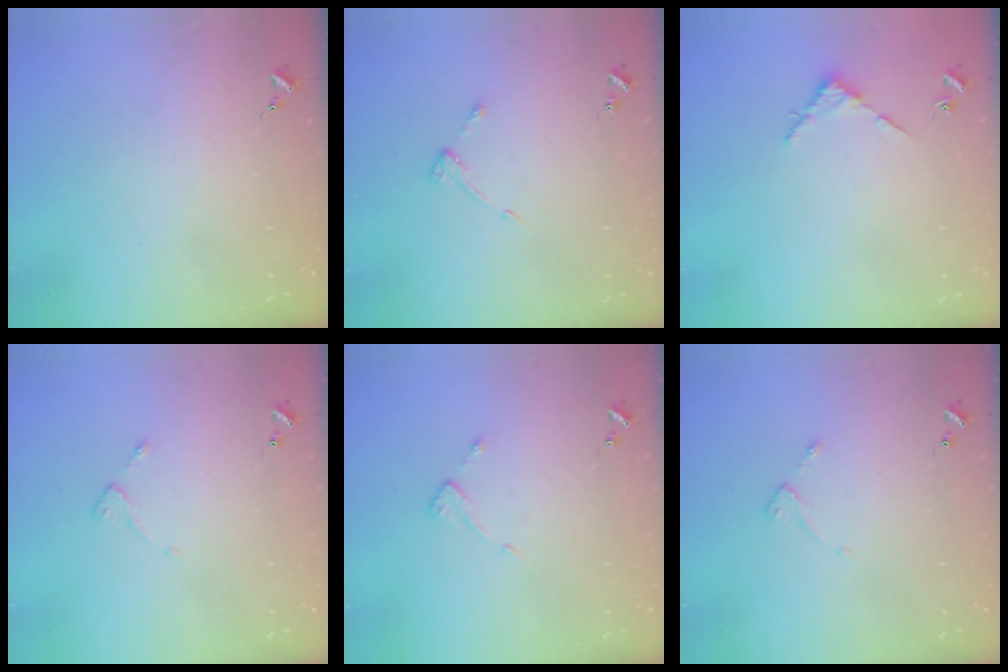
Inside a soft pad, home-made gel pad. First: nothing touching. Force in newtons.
{"total": 3.2, "press": 3.1, "slide": 0.5}
{"total": 3.1, "press": 3.1, "slide": 0.3}
{"total": 2.7, "press": 2.6, "slide": 0.5}
{"total": 3.8, "press": 3.7, "slide": 0.4}
{"total": 2.7, "press": 2.6, "slide": 0.5}